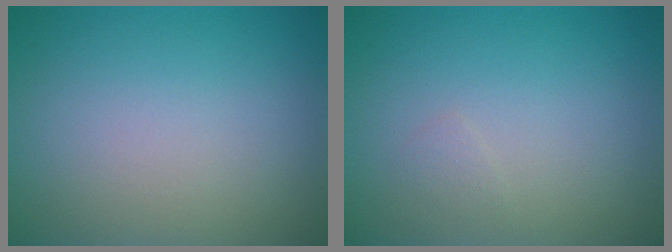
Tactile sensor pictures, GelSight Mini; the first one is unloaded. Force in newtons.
{"total": 0.6, "press": 0.6, "slide": 0.0}